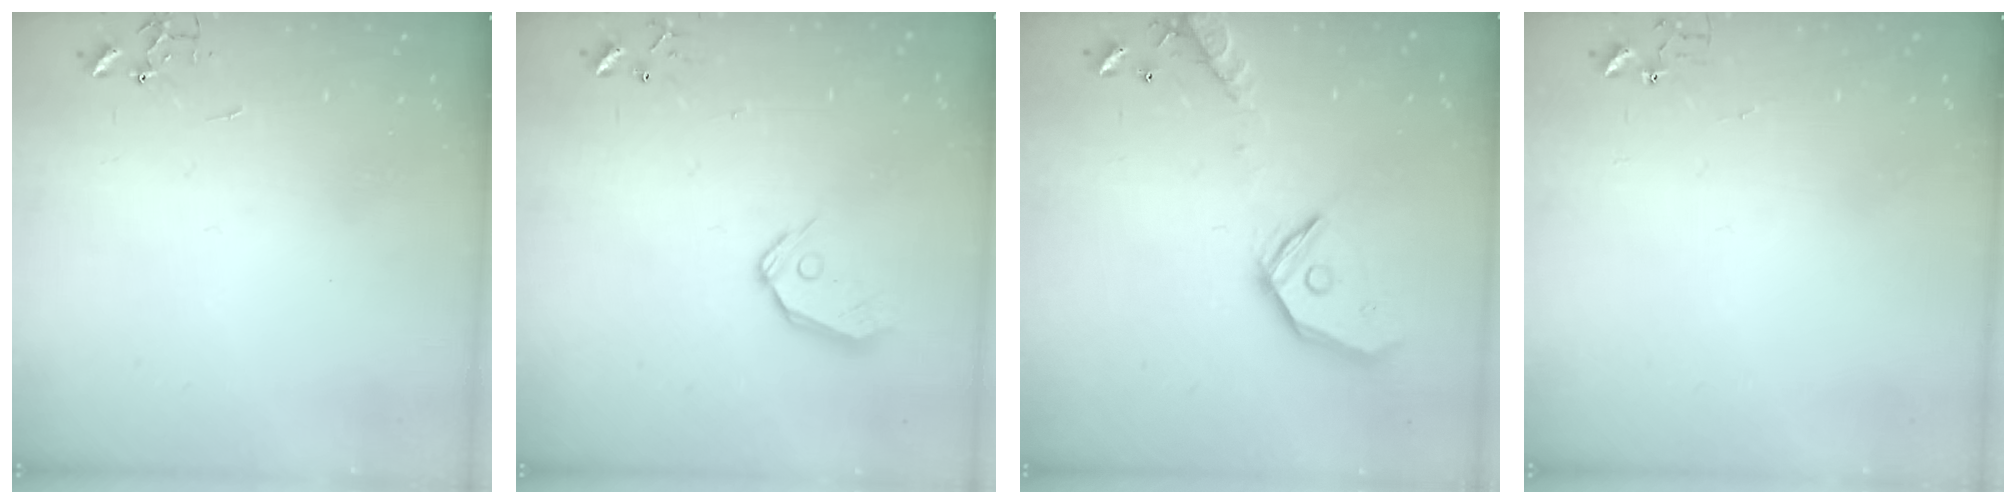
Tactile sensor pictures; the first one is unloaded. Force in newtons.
{"total": 9.3, "press": 9.2, "slide": 1.2}
{"total": 17.6, "press": 17.4, "slide": 2.7}
{"total": 3.6, "press": 3.6, "slide": 0.3}